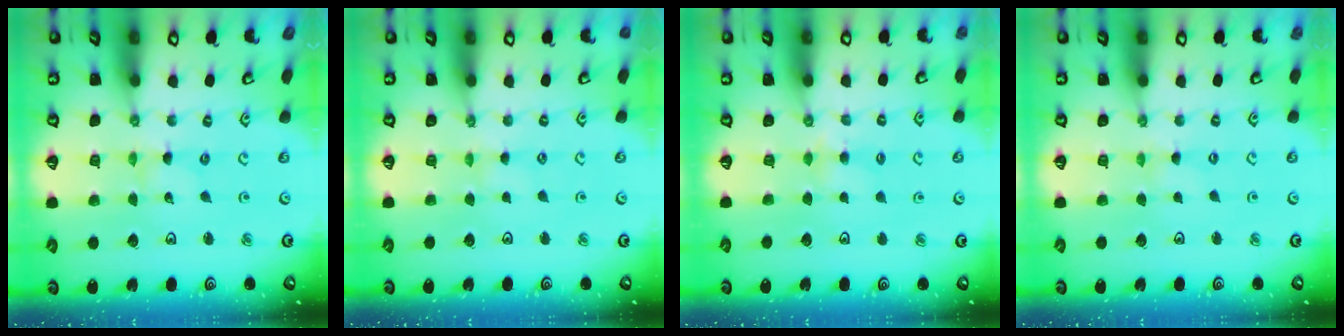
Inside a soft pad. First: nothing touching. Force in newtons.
{"total": 1.7, "press": 1.7, "slide": 0.4}
{"total": 3.9, "press": 3.9, "slide": 0.3}
{"total": 0.7, "press": 0.7, "slide": 0.2}